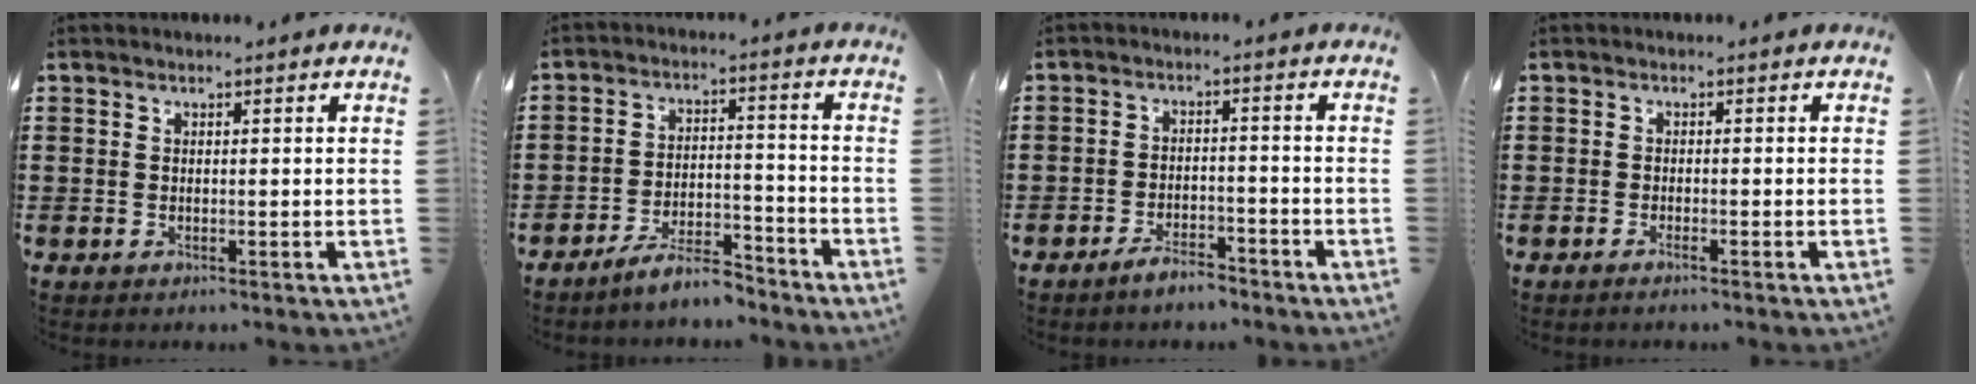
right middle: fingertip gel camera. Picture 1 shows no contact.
{"total": 6.5, "force": [-6.0, 0.9, 2.1], "torque": [-0.035, 0.008, -0.114]}
{"total": 3.6, "force": [-3.4, 0.8, 1.0], "torque": [-0.017, 0.010, -0.067]}
{"total": 0.7, "force": [-0.6, 0.0, 0.5], "torque": [-0.009, -0.002, -0.011]}